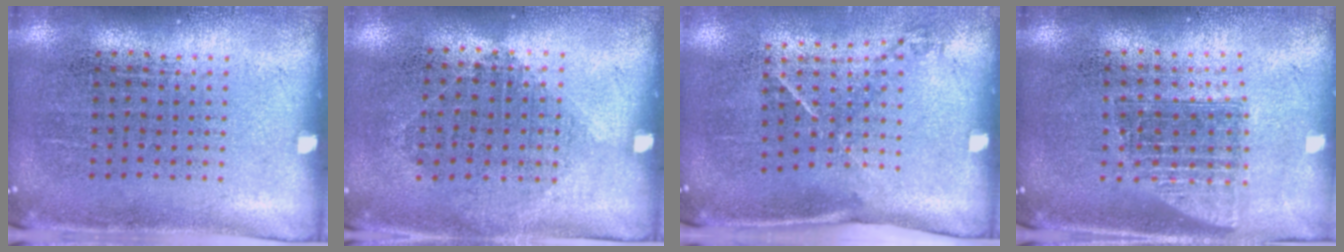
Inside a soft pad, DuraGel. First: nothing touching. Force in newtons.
{"total": 1.0, "press": 0.9, "slide": 0.4}
{"total": 1.5, "press": 0.9, "slide": 1.1}
{"total": 1.4, "press": 1.2, "slide": 0.8}